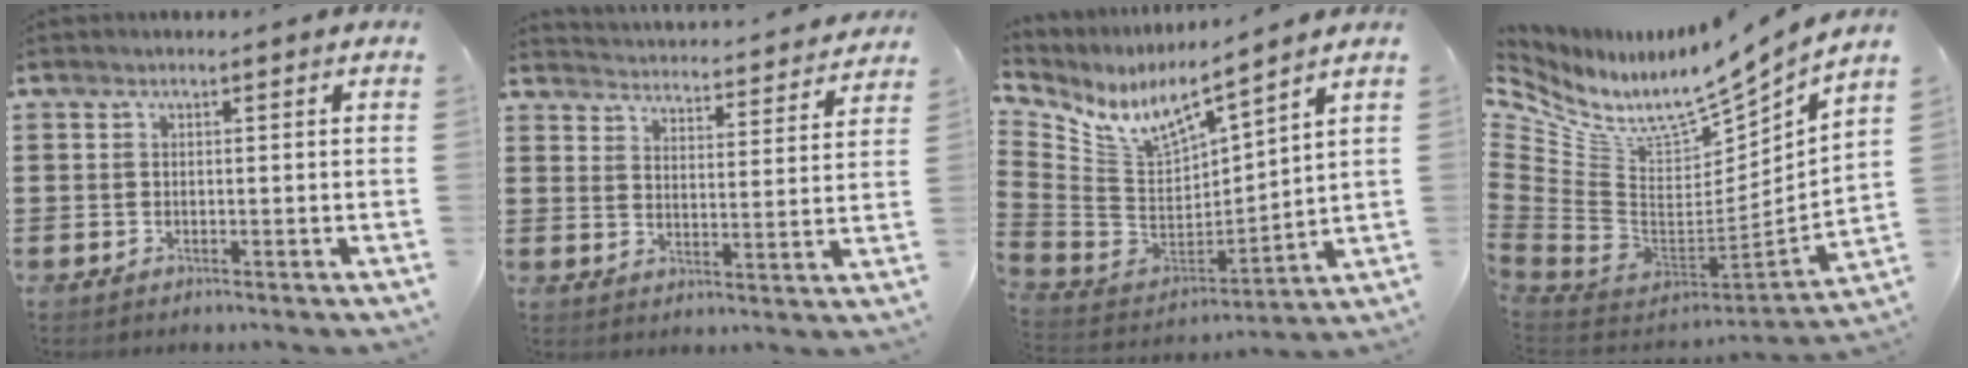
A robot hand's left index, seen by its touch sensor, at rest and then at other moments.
{"total": 3.5, "force": [3.4, -0.4, -0.2], "torque": [-0.011, -0.039, 0.051]}
{"total": 8.7, "force": [6.6, 2.1, 5.3], "torque": [-0.133, -0.049, 0.112]}
{"total": 8.5, "force": [6.0, 3.1, 5.3], "torque": [-0.113, -0.066, 0.096]}